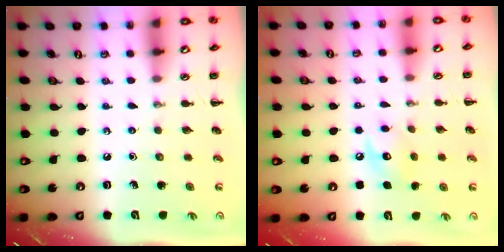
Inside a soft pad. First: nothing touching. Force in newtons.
{"total": 7.9, "press": 7.9, "slide": 0.5}